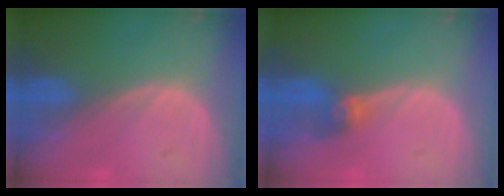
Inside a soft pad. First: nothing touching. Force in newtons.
{"total": 2.7, "press": 2.7, "slide": 0.1}